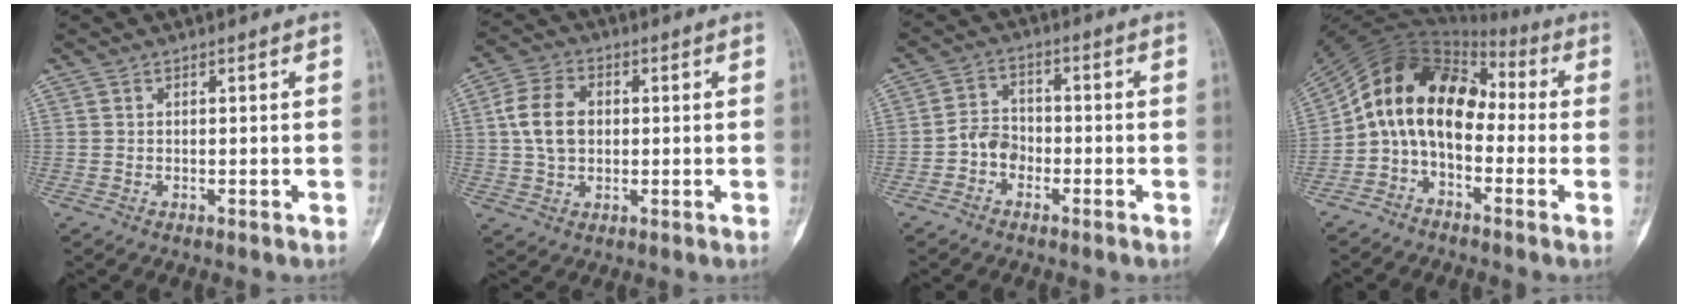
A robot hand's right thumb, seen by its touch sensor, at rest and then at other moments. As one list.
[{"total": 9.0, "force": [0.9, 6.4, 6.2], "torque": [-0.106, 0.010, 0.013]}, {"total": 4.8, "force": [-2.1, 3.7, 2.3], "torque": [-0.024, 0.025, -0.048]}, {"total": 13.5, "force": [-1.8, 9.2, 9.8], "torque": [-0.150, 0.077, -0.048]}]